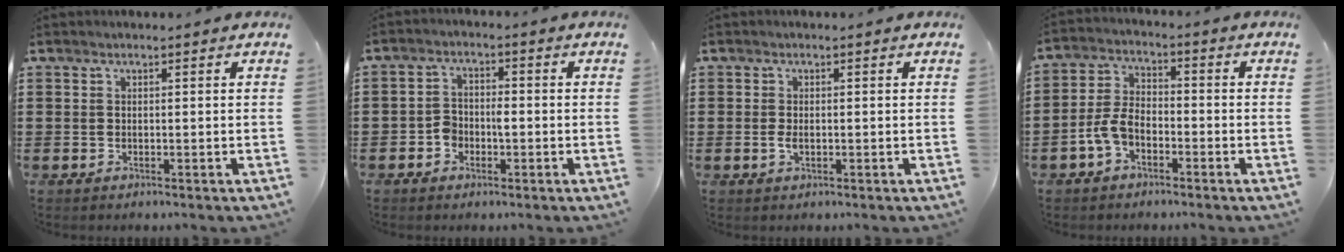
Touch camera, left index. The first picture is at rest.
{"total": 3.0, "force": [-1.3, 2.1, 1.7], "torque": [-0.035, 0.005, -0.028]}
{"total": 1.4, "force": [-0.4, 0.7, 1.2], "torque": [-0.031, -0.002, -0.010]}
{"total": 5.2, "force": [-2.8, 2.9, 3.4], "torque": [-0.087, 0.005, -0.060]}